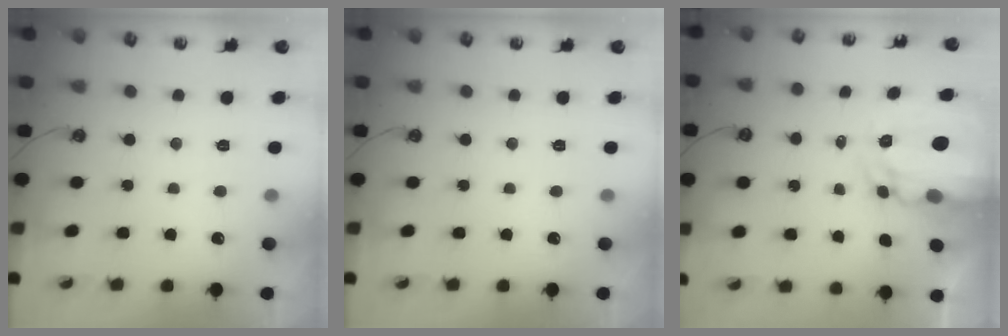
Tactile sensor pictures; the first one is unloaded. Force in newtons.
{"total": 0.0}
{"total": 6.7, "press": 6.7, "slide": 0.6}